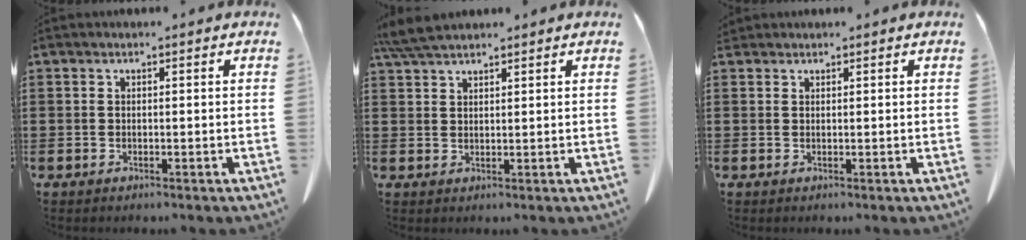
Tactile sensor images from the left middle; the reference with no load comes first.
{"total": 4.6, "force": [3.9, 0.7, 2.3], "torque": [-0.057, -0.005, 0.075]}
{"total": 0.8, "force": [0.8, 0.2, 0.1], "torque": [-0.005, 0.000, 0.016]}